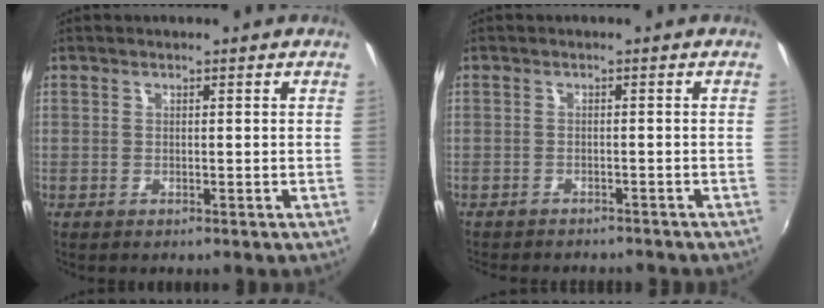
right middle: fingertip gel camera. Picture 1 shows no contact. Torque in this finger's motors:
{"motor_torque": [0.98, -1.16, 0.08, 0.08]}